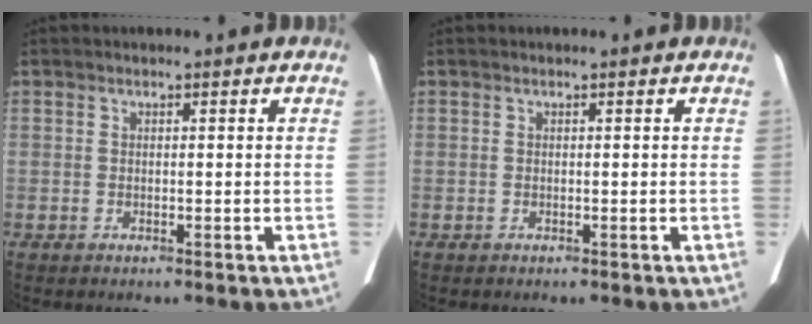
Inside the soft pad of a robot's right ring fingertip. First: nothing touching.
{"total": 0.0}